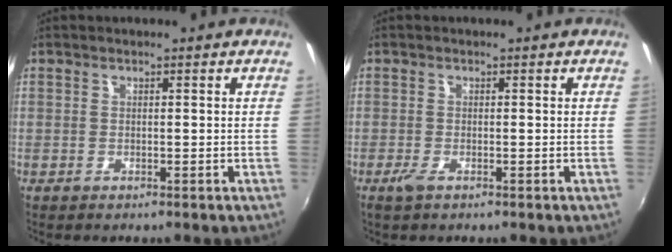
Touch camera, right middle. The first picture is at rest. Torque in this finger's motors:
{"motor_torque": [0.54, -0.42, 0.12, 0.04]}